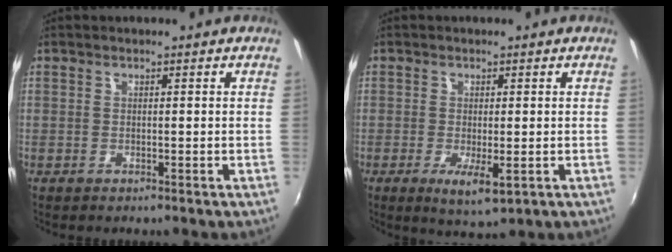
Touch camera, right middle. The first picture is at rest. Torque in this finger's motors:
{"motor_torque": [0.81, -1.33, 0.02, 0.00]}